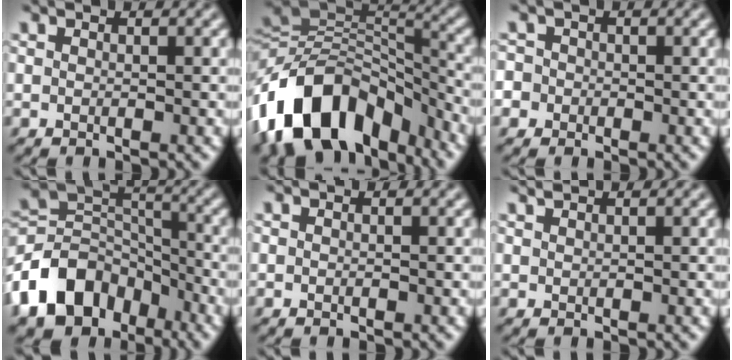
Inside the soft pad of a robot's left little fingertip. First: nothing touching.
{"total": 13.8, "force": [-7.3, 8.7, 8.0], "torque": [-0.150, 0.023, -0.140]}
{"total": 3.9, "force": [-1.2, 3.6, 1.0], "torque": [-0.008, 0.014, -0.051]}
{"total": 10.3, "force": [-5.7, 7.0, 4.9], "torque": [-0.091, 0.008, -0.121]}
{"total": 0.0}
{"total": 0.5, "force": [0.5, 0.0, 0.0], "torque": [-0.006, 0.003, 0.013]}